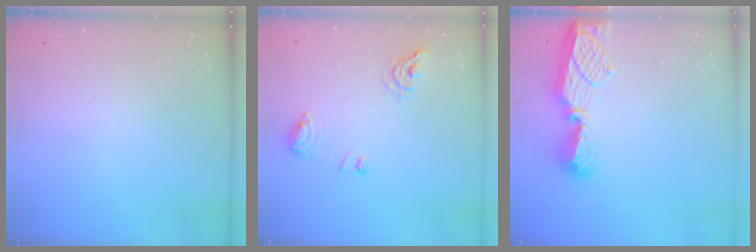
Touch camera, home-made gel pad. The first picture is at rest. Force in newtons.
{"total": 9.0, "press": 9.0, "slide": 0.7}
{"total": 10.7, "press": 10.7, "slide": 1.0}